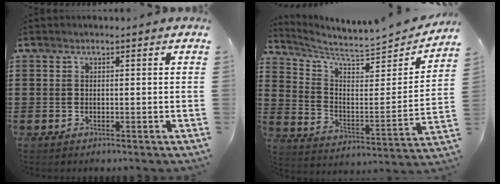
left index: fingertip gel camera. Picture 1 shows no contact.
{"total": 5.5, "force": [4.9, 0.4, 2.5], "torque": [-0.074, -0.049, 0.077]}